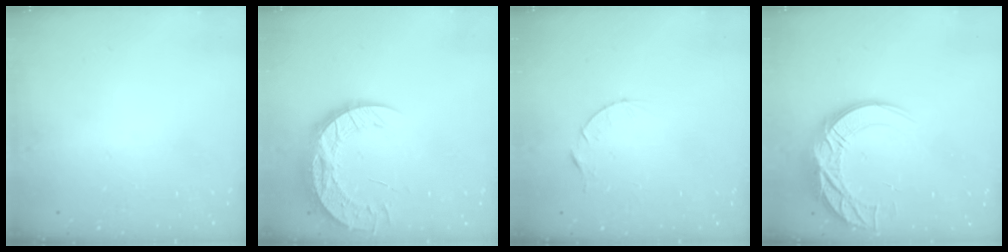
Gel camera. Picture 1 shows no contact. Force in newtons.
{"total": 13.4, "press": 13.4, "slide": 1.0}
{"total": 4.3, "press": 4.2, "slide": 0.4}
{"total": 14.6, "press": 14.6, "slide": 1.0}